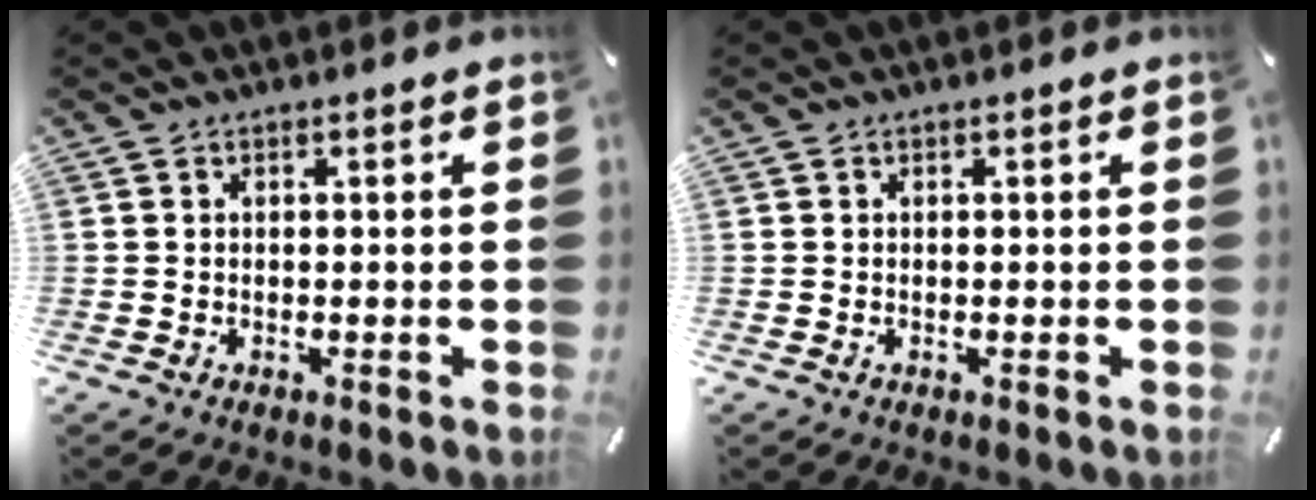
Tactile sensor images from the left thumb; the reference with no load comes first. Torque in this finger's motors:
{"motor_torque": [-0.02, 0.01, -0.04, 0.00, 0.00]}